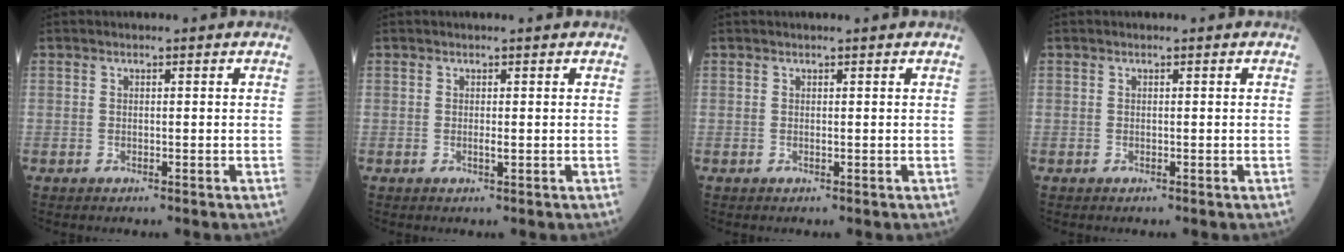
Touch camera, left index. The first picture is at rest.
{"total": 0.9, "force": [0.1, 0.0, 0.9], "torque": [-0.018, 0.000, 0.002]}
{"total": 0.6, "force": [0.3, 0.0, 0.5], "torque": [-0.009, 0.004, 0.005]}
{"total": 0.0}